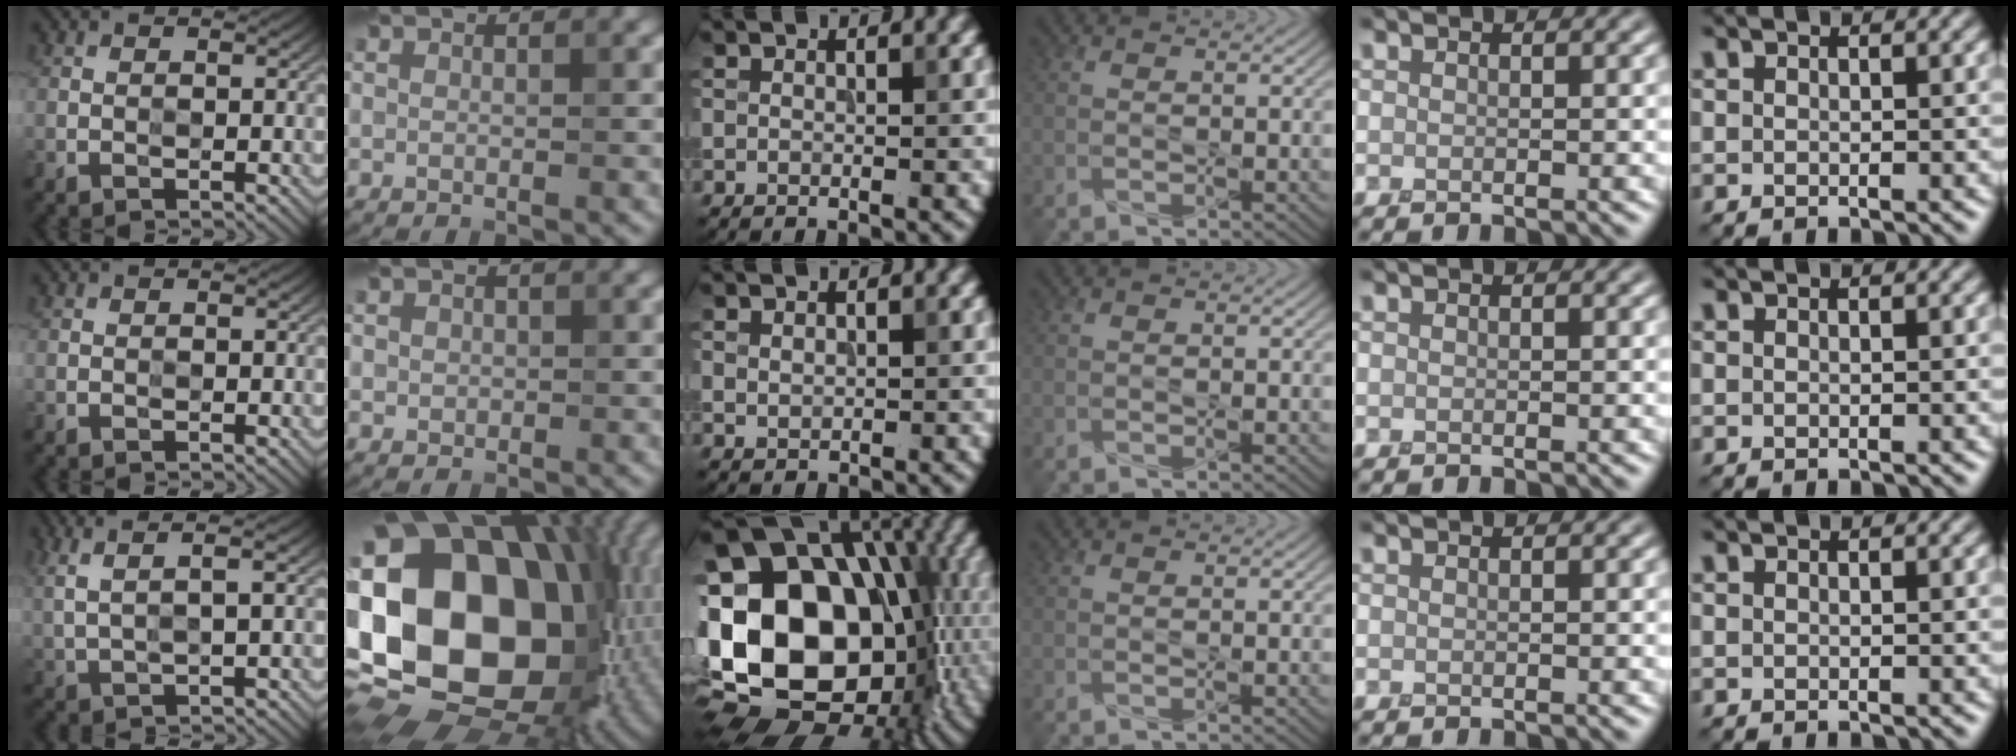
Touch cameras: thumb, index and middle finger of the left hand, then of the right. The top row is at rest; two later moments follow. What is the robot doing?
{"motion": "press", "object": "memory foam"}